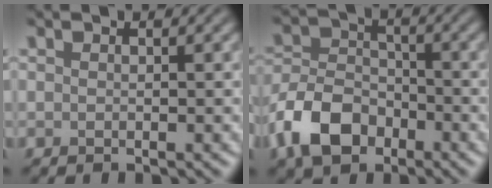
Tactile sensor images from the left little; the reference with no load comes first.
{"total": 6.8, "force": [-3.7, 4.4, 3.7], "torque": [-0.073, 0.002, -0.082]}